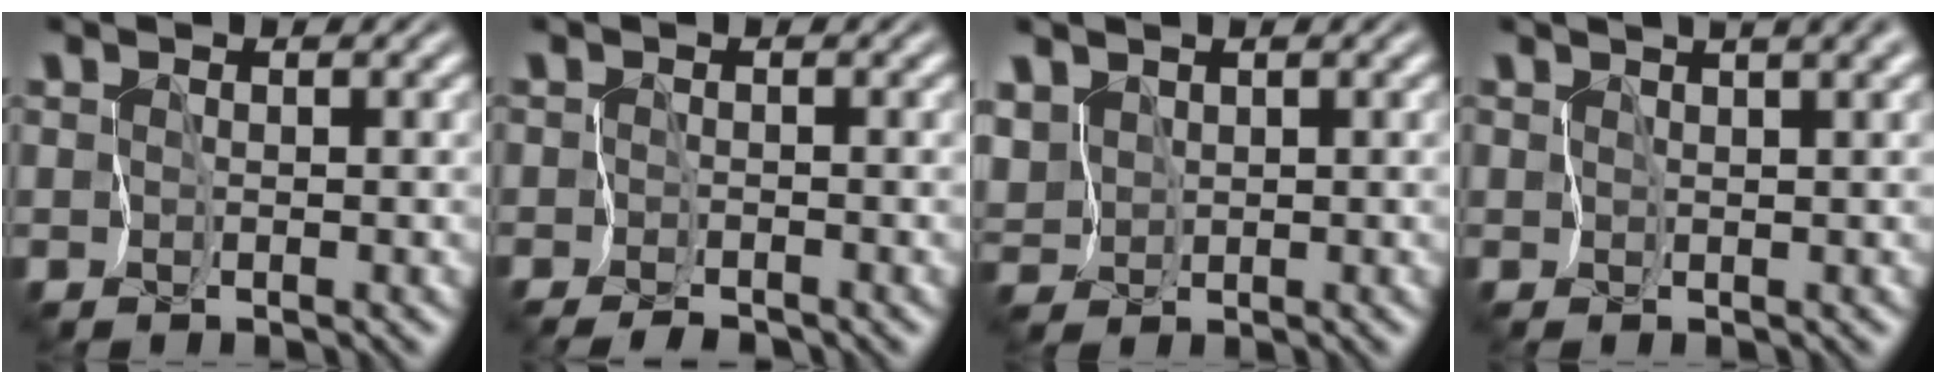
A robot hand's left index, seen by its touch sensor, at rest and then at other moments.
{"total": 1.5, "force": [-1.4, 0.3, 0.2], "torque": [0.008, -0.003, -0.028]}
{"total": 2.0, "force": [0.8, 1.6, 0.9], "torque": [-0.032, 0.002, 0.017]}
{"total": 5.8, "force": [3.5, 1.8, 4.2], "torque": [-0.060, 0.029, 0.048]}